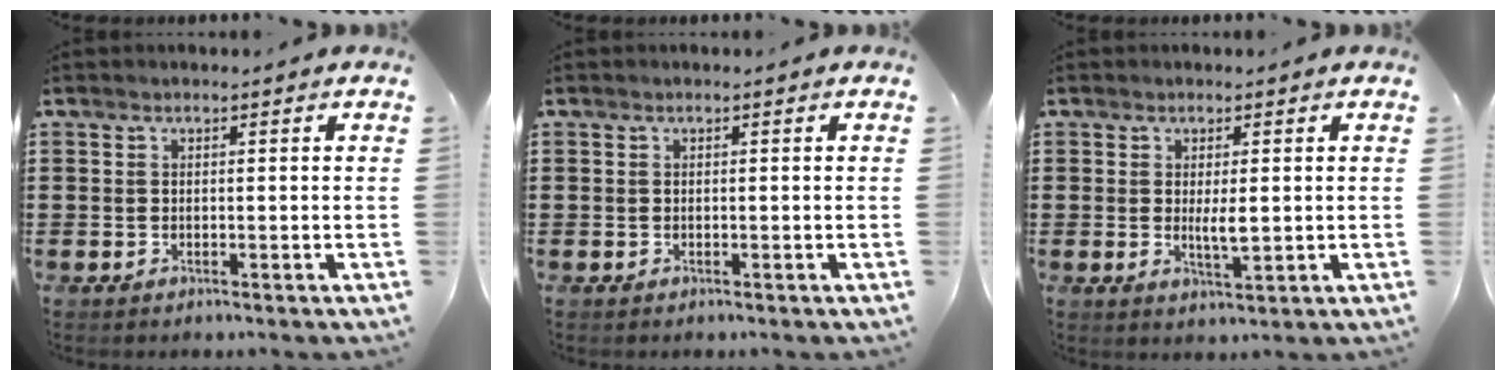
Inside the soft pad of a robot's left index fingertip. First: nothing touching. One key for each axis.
{"total": 0.0}
{"total": 3.2, "fx": 0.2, "fy": 0.9, "fz": 3.1, "tx": -0.050, "ty": -0.004, "tz": 0.001}